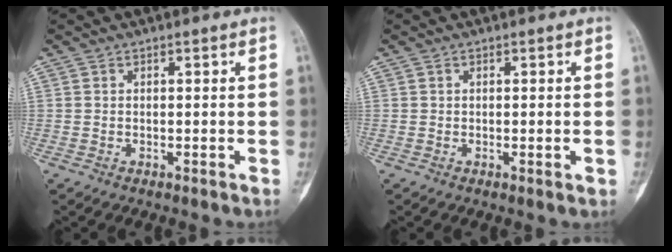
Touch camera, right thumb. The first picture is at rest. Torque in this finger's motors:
{"motor_torque": [-0.21, 0.02, -0.17, 0.16, -0.05]}